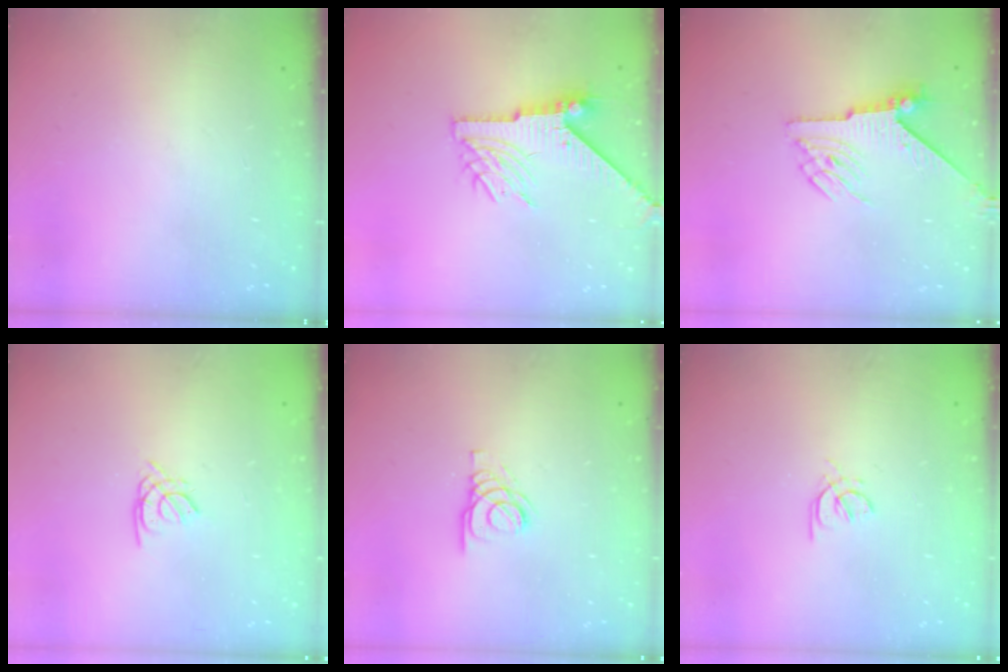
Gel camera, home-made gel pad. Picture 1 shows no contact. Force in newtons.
{"total": 7.7, "press": 7.7, "slide": 0.6}
{"total": 5.4, "press": 5.4, "slide": 0.8}
{"total": 1.4, "press": 1.4, "slide": 0.4}
{"total": 2.8, "press": 2.8, "slide": 0.3}
{"total": 2.0, "press": 1.9, "slide": 0.5}